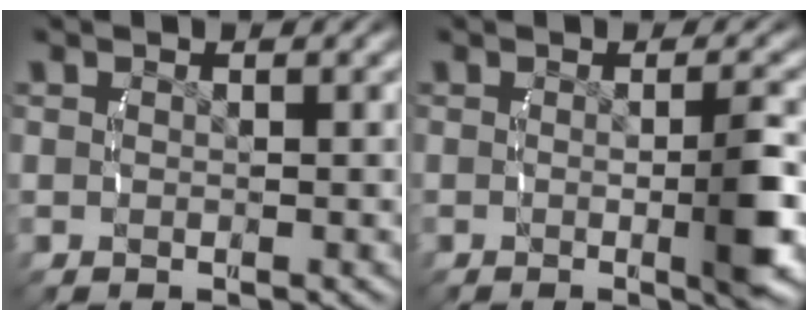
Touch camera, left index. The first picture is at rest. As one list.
[{"total": 3.7, "force": [-0.8, 0.2, 3.6], "torque": [-0.054, -0.006, -0.012]}]